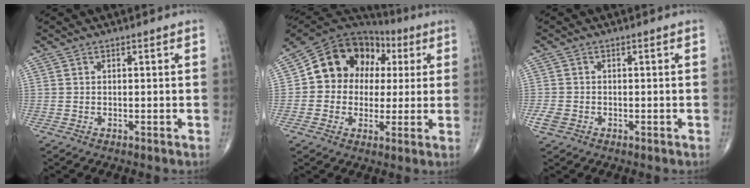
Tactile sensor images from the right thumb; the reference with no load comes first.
{"total": 16.1, "force": [2.7, 13.2, 8.9], "torque": [-0.108, 0.035, 0.040]}
{"total": 2.4, "force": [-0.9, 1.9, 1.2], "torque": [-0.027, 0.003, -0.017]}